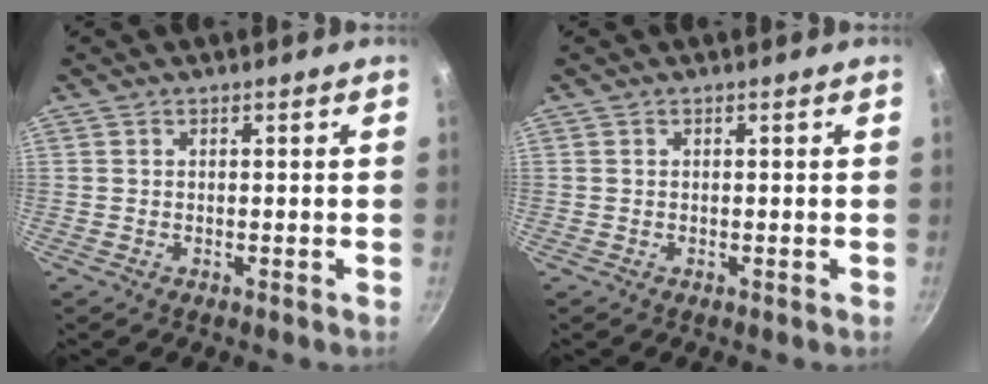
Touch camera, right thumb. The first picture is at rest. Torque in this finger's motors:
{"motor_torque": [0.01, 0.00, 0.14, 0.13, 0.01]}